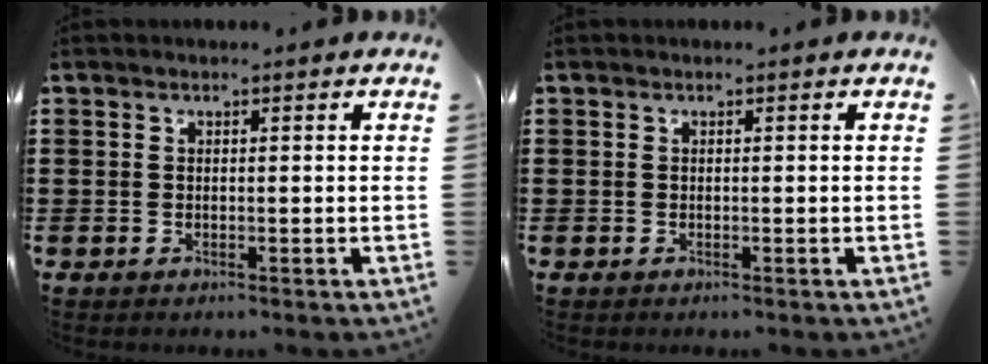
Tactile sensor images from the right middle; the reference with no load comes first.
{"total": 0.0}